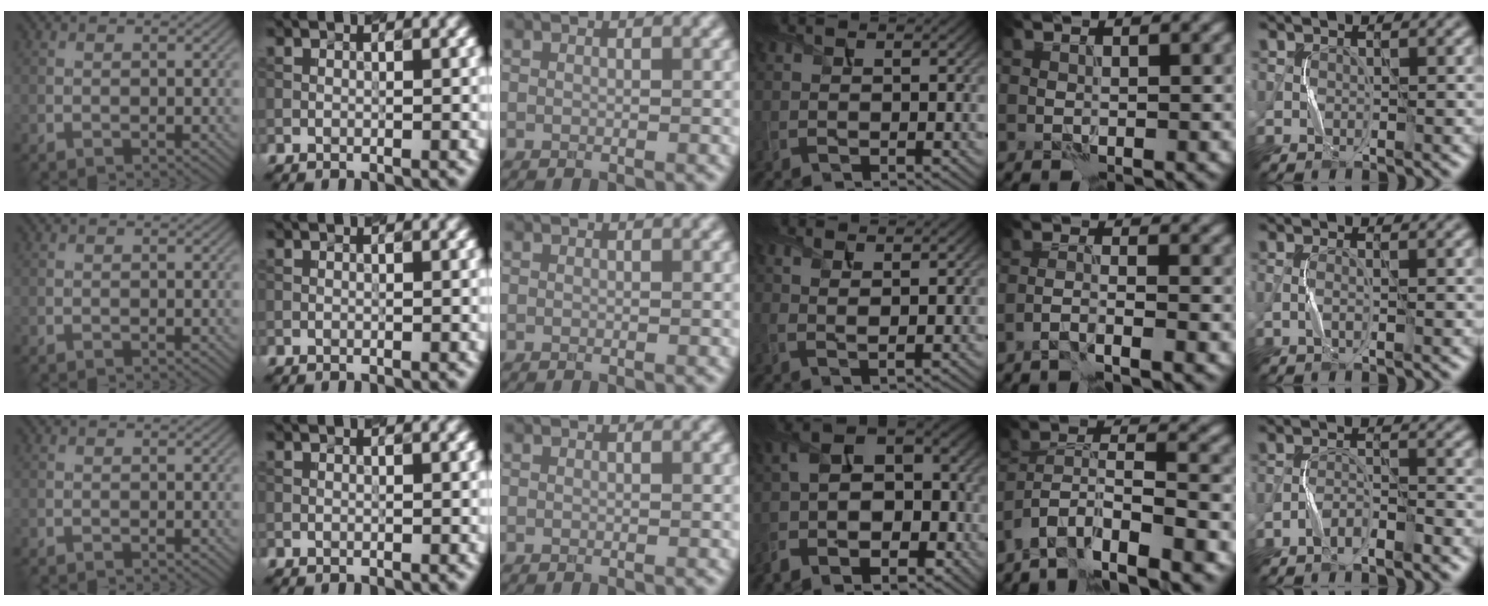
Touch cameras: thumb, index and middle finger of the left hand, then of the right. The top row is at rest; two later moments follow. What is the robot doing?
{"motion": "squeeze", "object": "sponge"}